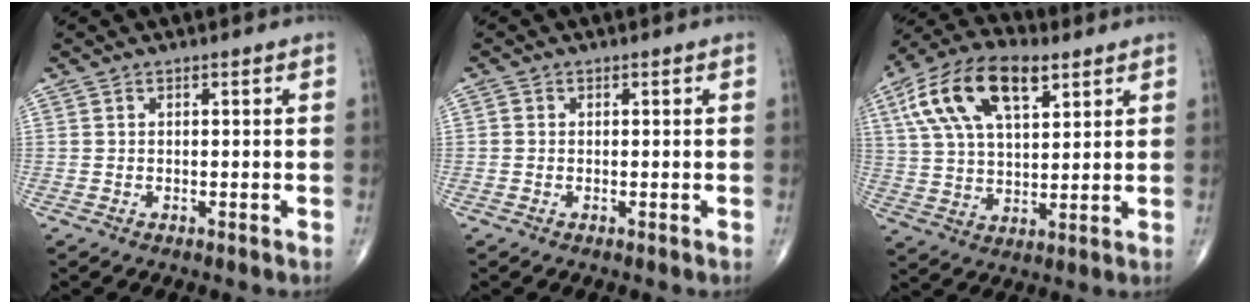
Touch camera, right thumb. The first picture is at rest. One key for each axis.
{"total": 0.7, "fx": -0.1, "fy": 0.6, "fz": 0.2, "tx": -0.002, "ty": 0.001, "tz": -0.004}
{"total": 17.4, "fx": 7.8, "fy": 8.6, "fz": 13.0, "tx": -0.232, "ty": 0.001, "tz": 0.138}